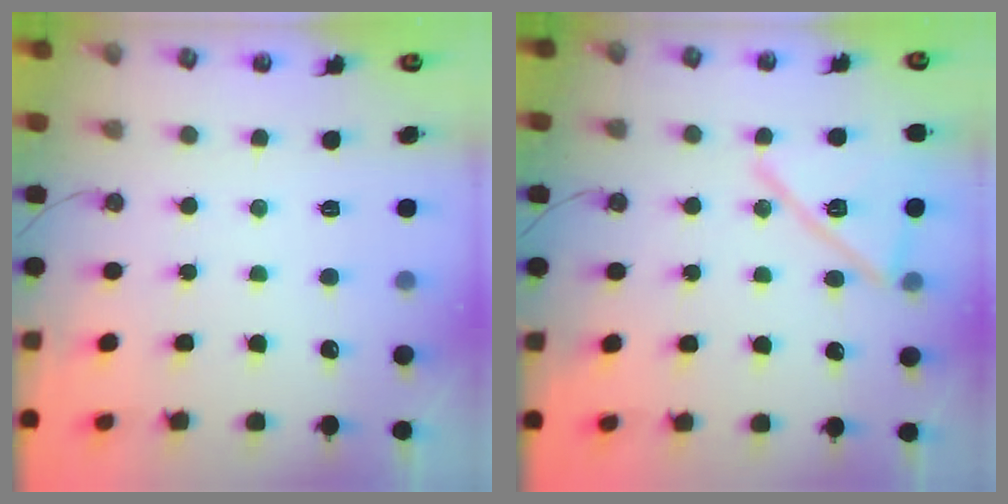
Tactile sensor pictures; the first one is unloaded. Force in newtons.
{"total": 15.2, "press": 15.1, "slide": 1.8}